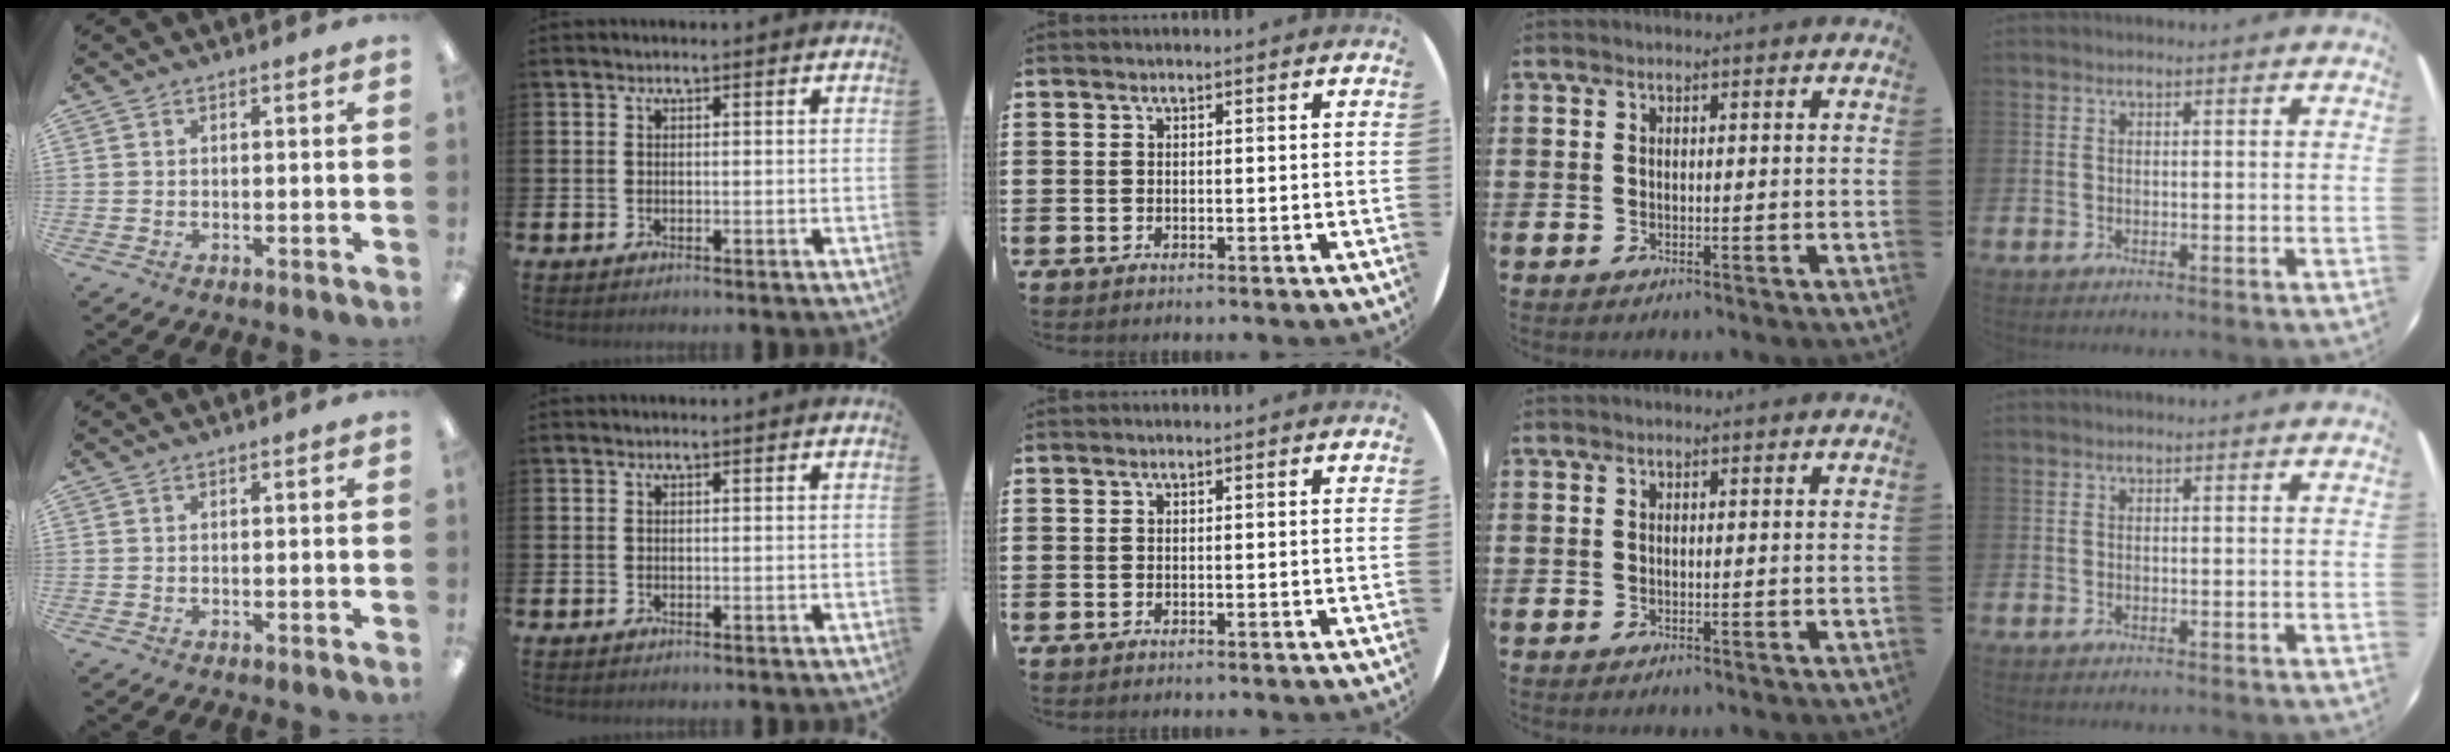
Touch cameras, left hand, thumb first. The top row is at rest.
{}